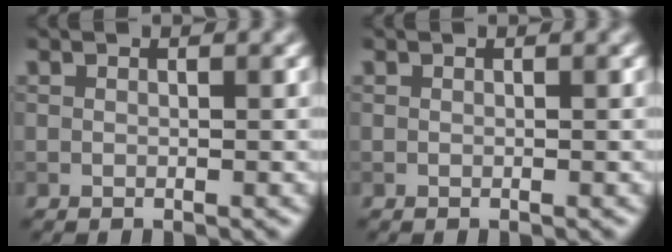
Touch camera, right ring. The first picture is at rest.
{"total": 0.0}